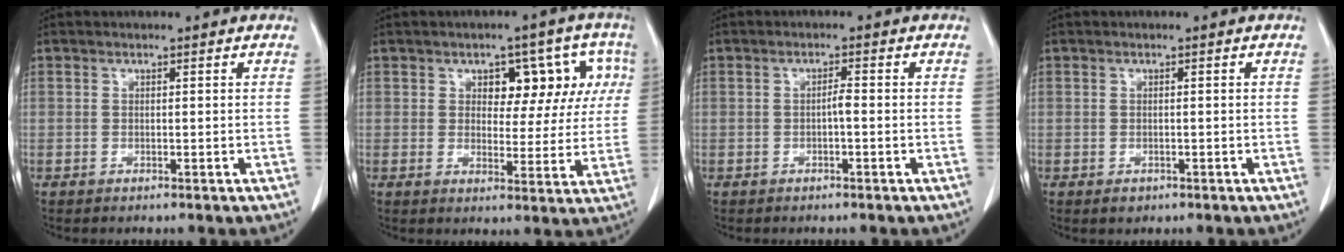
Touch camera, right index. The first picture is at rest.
{"total": 12.2, "force": [3.7, 7.2, 9.2], "torque": [-0.124, 0.037, 0.057]}
{"total": 1.9, "force": [-0.3, 0.5, 1.8], "torque": [-0.035, 0.003, -0.003]}
{"total": 2.2, "force": [-0.9, 1.6, 1.1], "torque": [-0.019, 0.000, -0.003]}